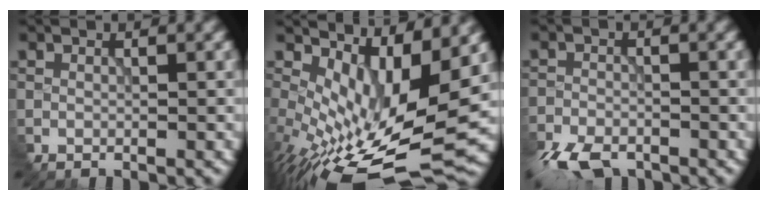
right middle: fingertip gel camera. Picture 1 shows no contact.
{"total": 11.4, "force": [0.4, 4.9, 10.3], "torque": [-0.196, -0.029, 0.024]}
{"total": 5.3, "force": [-4.3, 2.1, 2.4], "torque": [-0.048, -0.023, -0.087]}